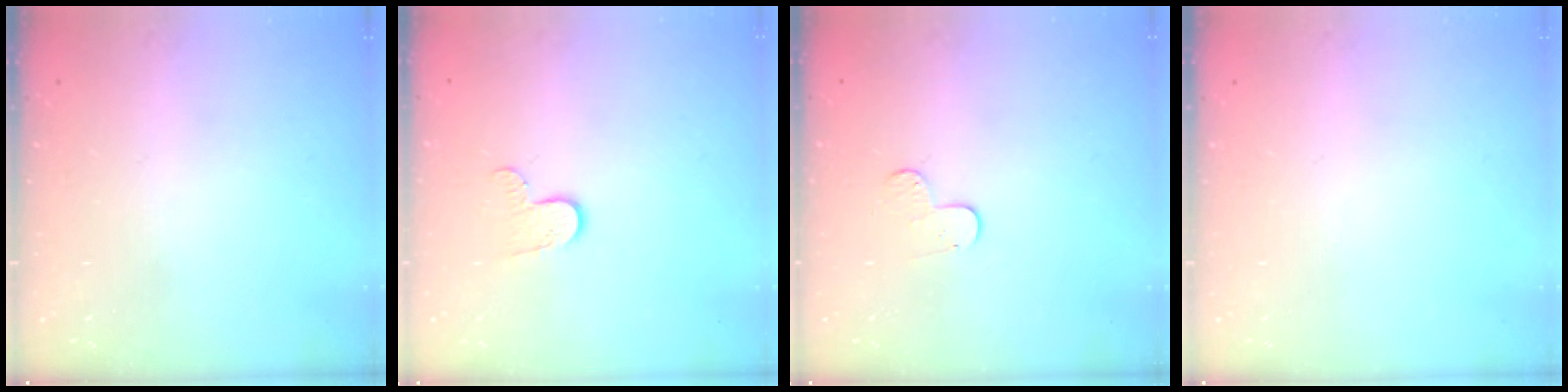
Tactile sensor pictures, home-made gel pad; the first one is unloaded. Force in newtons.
{"total": 6.9, "press": 6.9, "slide": 0.7}
{"total": 5.5, "press": 5.5, "slide": 0.6}
{"total": 0.0}